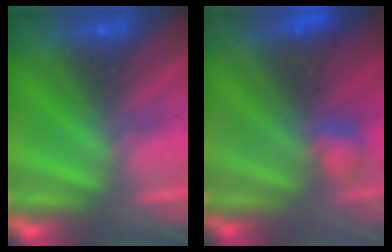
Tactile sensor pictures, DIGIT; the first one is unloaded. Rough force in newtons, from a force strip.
{"total": 2.8}